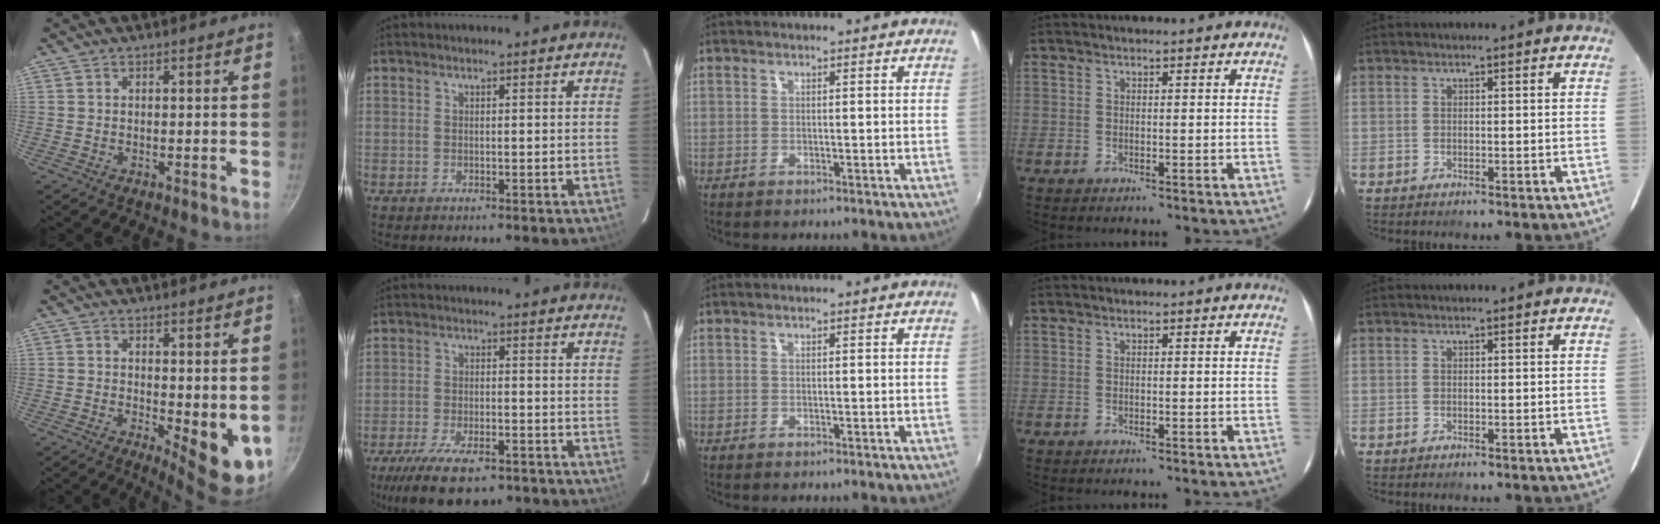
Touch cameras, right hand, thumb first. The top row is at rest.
{"thumb": {"total": 7.8, "force": [0.2, 3.2, 7.1], "torque": [-0.082, -0.015, 0.009]}, "index": {"total": 13.4, "force": [-9.5, 5.0, 8.1], "torque": [-0.180, -0.032, -0.155]}}